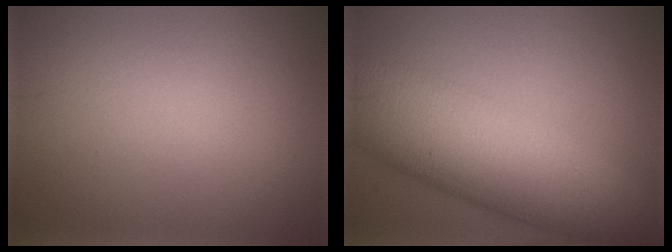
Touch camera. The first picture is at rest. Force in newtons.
{"total": 12.1, "press": 12.1, "slide": 0.4}